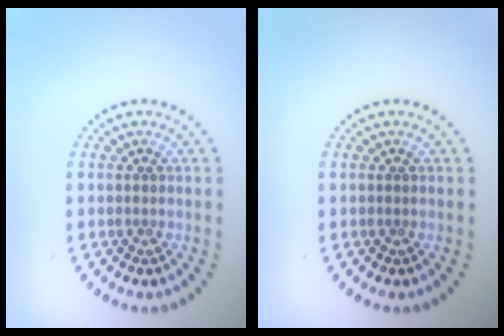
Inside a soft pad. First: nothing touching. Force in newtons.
{"total": 0.0}